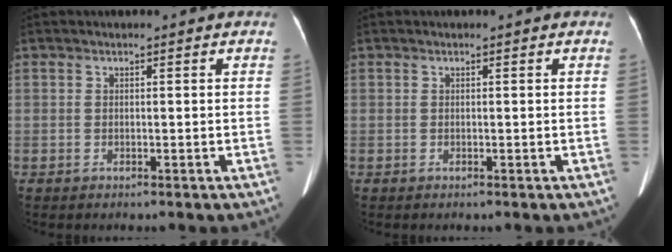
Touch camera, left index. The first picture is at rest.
{"total": 0.0}